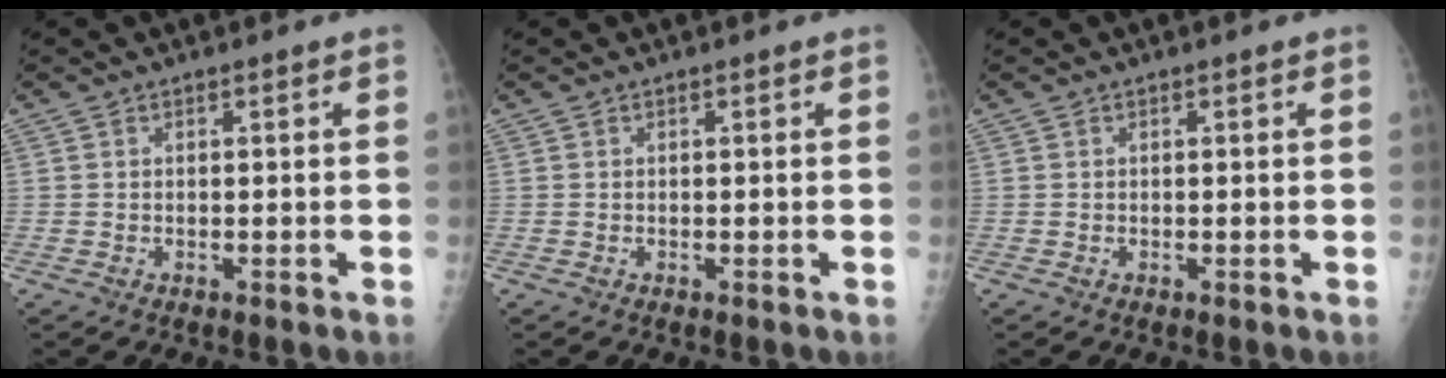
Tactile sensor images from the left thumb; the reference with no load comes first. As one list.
[{"total": 0.0}, {"total": 0.0}]